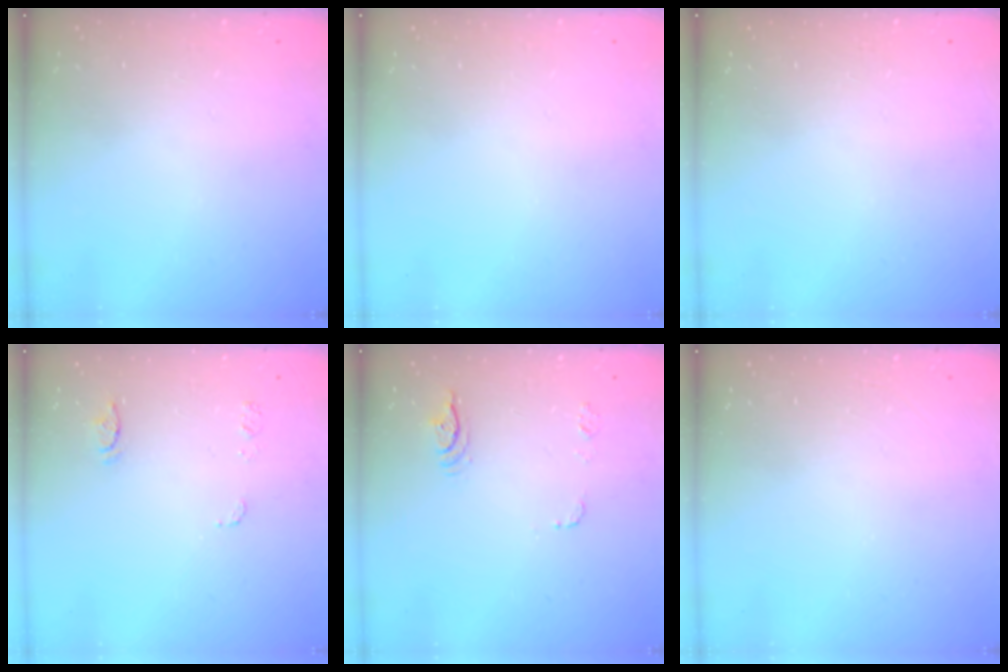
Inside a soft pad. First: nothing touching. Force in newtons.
{"total": 0.0}
{"total": 0.0}
{"total": 6.9, "press": 6.9, "slide": 0.5}
{"total": 6.0, "press": 6.0, "slide": 0.4}
{"total": 0.0}